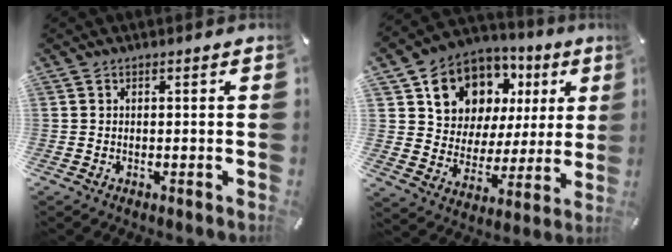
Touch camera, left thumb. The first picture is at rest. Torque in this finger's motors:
{"motor_torque": [2.56, 2.45, 0.76, 0.16, 0.13]}